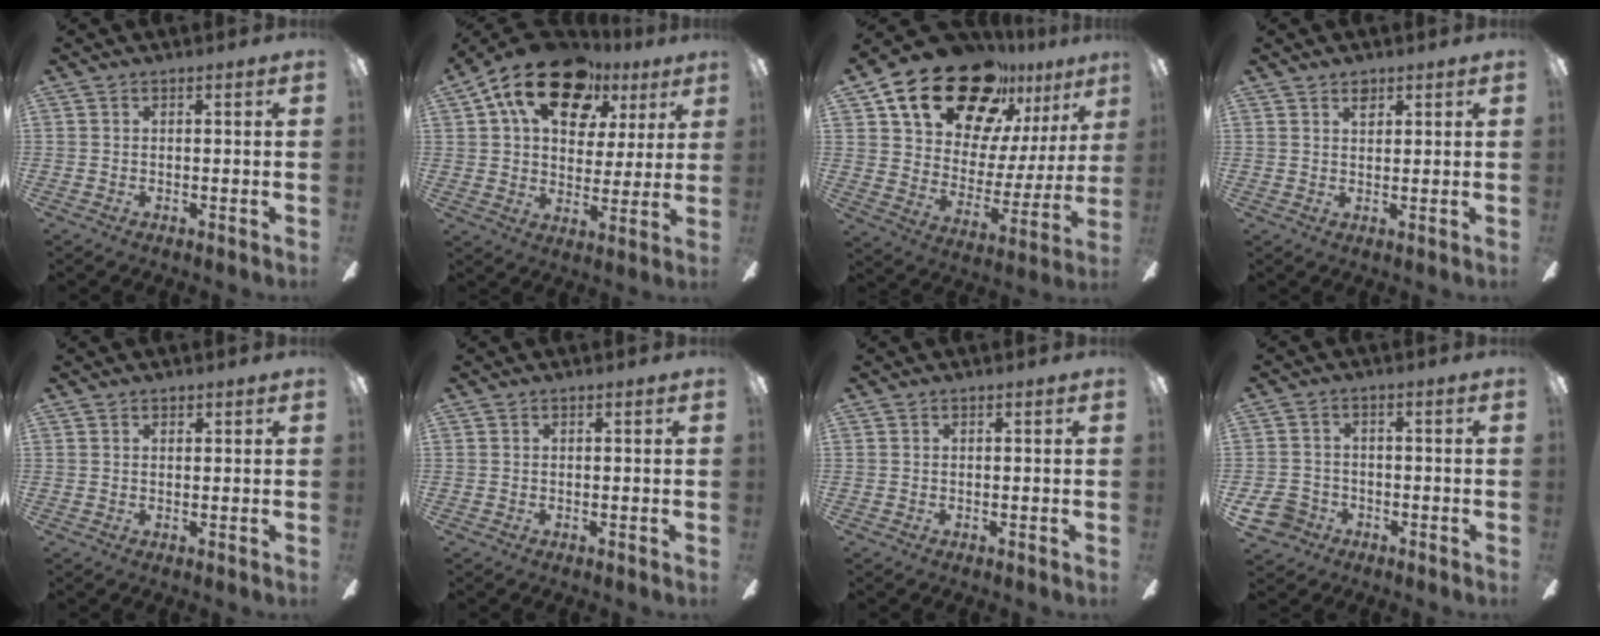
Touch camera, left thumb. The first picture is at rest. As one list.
[{"total": 18.4, "force": [10.7, 10.6, 10.5], "torque": [-0.176, -0.045, 0.187]}, {"total": 24.0, "force": [16.9, 12.8, 11.3], "torque": [-0.193, -0.107, 0.313]}, {"total": 2.4, "force": [1.7, 1.4, 0.9], "torque": [-0.005, -0.005, 0.027]}, {"total": 1.1, "force": [0.8, 0.7, 0.1], "torque": [0.005, -0.001, 0.013]}, {"total": 0.0}, {"total": 0.0}, {"total": 6.9, "force": [-3.3, 5.6, 2.4], "torque": [-0.069, 0.025, -0.064]}]